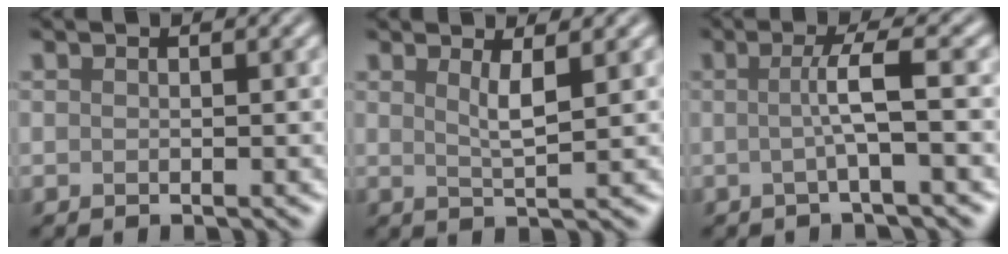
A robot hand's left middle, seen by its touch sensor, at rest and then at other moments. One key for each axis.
{"total": 2.3, "fx": 1.0, "fy": 0.5, "fz": 2.0, "tx": -0.031, "ty": -0.004, "tz": 0.015}
{"total": 3.2, "fx": -0.1, "fy": 0.4, "fz": 3.1, "tx": -0.057, "ty": -0.003, "tz": -0.009}